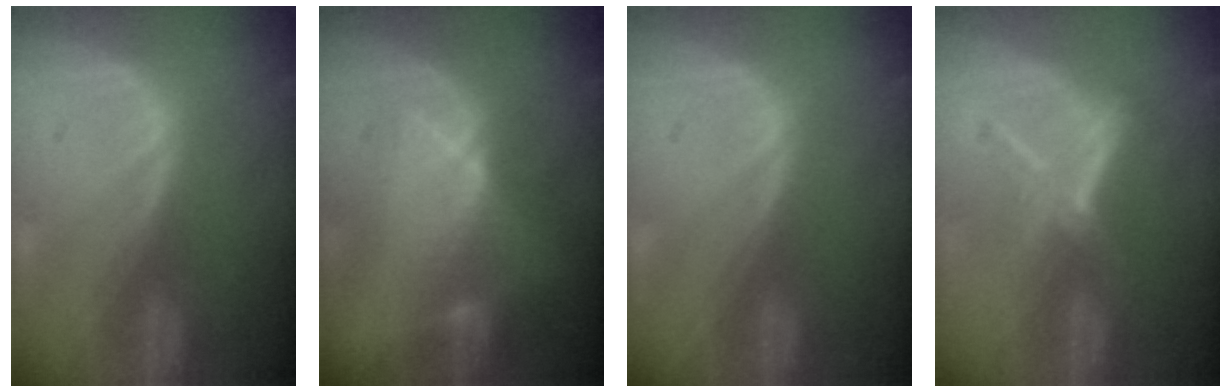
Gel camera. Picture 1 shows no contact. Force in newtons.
{"total": 7.8, "press": 7.0, "slide": 3.6}
{"total": 0.0}
{"total": 6.0, "press": 5.1, "slide": 3.2}